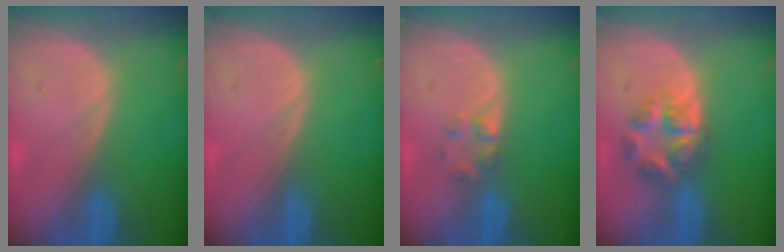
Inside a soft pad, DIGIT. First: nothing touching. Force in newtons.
{"total": 0.0}
{"total": 2.0, "press": 2.0, "slide": 0.2}
{"total": 5.8, "press": 5.4, "slide": 2.2}